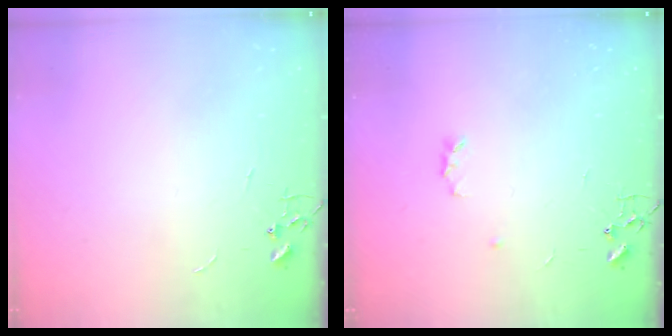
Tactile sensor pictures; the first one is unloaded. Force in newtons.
{"total": 3.7, "press": 3.7, "slide": 0.6}